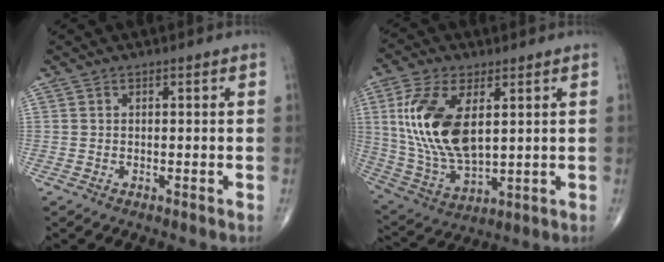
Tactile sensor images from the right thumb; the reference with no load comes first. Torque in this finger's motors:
{"motor_torque": [-0.42, 1.04, 1.30, 0.49, 0.23]}